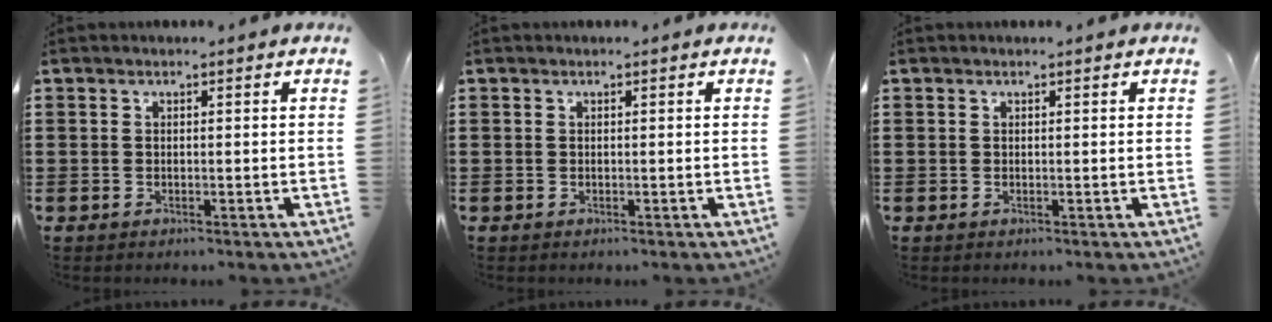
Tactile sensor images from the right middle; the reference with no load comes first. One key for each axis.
{"total": 0.0}
{"total": 0.0}